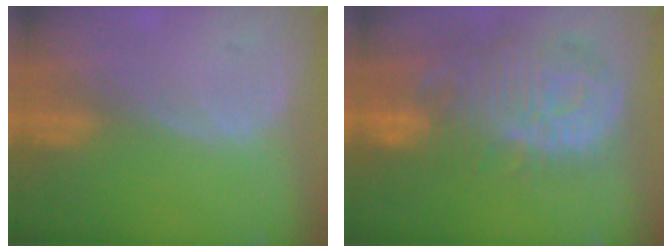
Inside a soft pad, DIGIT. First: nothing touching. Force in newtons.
{"total": 12.8, "press": 11.4, "slide": 5.9}